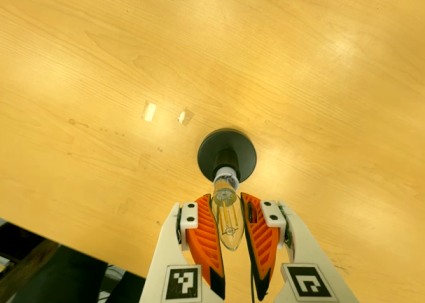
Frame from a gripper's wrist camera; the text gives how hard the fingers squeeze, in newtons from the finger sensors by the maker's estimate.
{"total": 21.4, "left": 24.7, "right": 18.1}